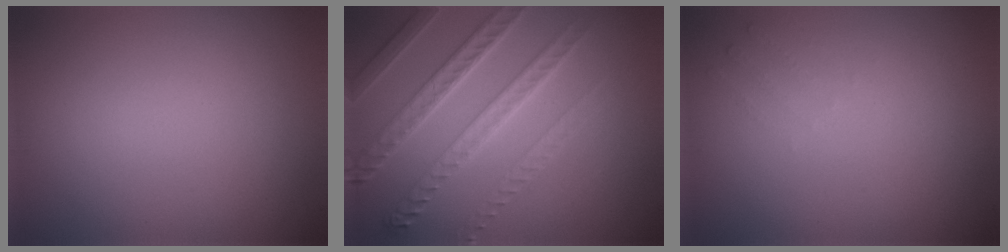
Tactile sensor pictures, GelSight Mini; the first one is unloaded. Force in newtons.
{"total": 4.5, "press": 4.4, "slide": 0.9}
{"total": 0.8, "press": 0.8, "slide": 0.2}